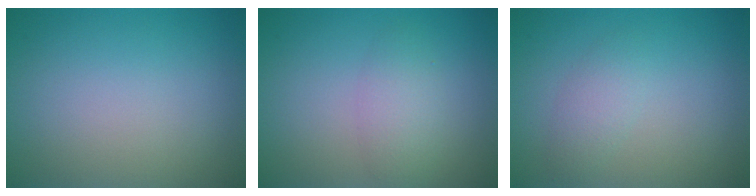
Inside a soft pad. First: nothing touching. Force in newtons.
{"total": 2.4, "press": 2.4, "slide": 0.0}
{"total": 1.7, "press": 1.7, "slide": 0.0}